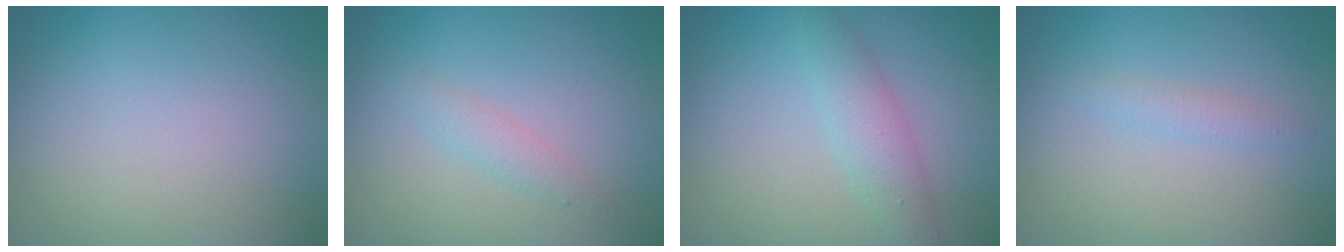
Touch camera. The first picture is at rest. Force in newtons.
{"total": 1.3, "press": 1.3, "slide": 0.0}
{"total": 2.8, "press": 2.8, "slide": 0.1}
{"total": 1.1, "press": 1.1, "slide": 0.1}